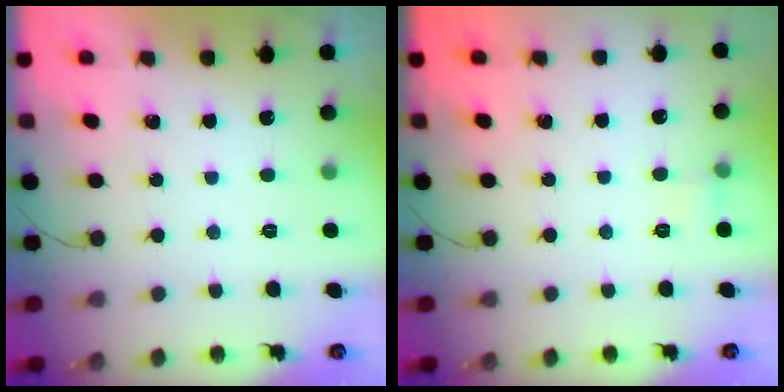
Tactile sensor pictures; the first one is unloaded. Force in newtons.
{"total": 4.8, "press": 4.6, "slide": 1.5}